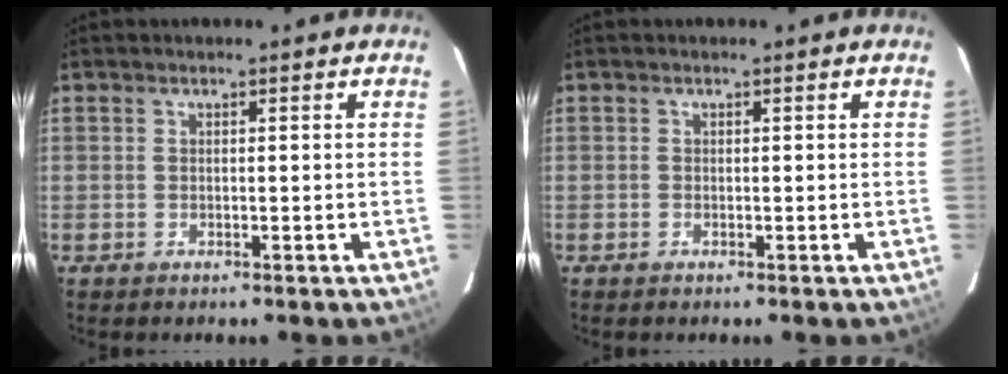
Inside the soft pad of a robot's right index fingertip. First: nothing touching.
{"total": 0.0}